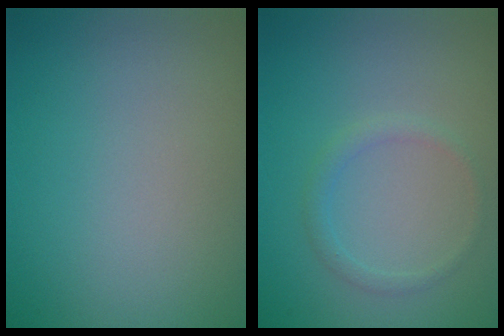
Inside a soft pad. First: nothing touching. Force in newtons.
{"total": 1.2, "press": 1.2, "slide": 0.0}